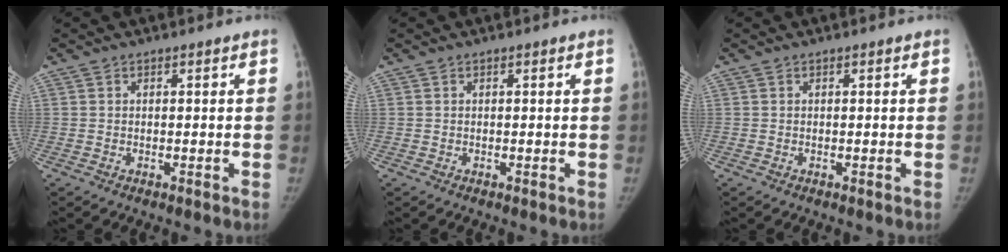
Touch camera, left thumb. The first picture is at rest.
{"total": 0.0}
{"total": 0.0}